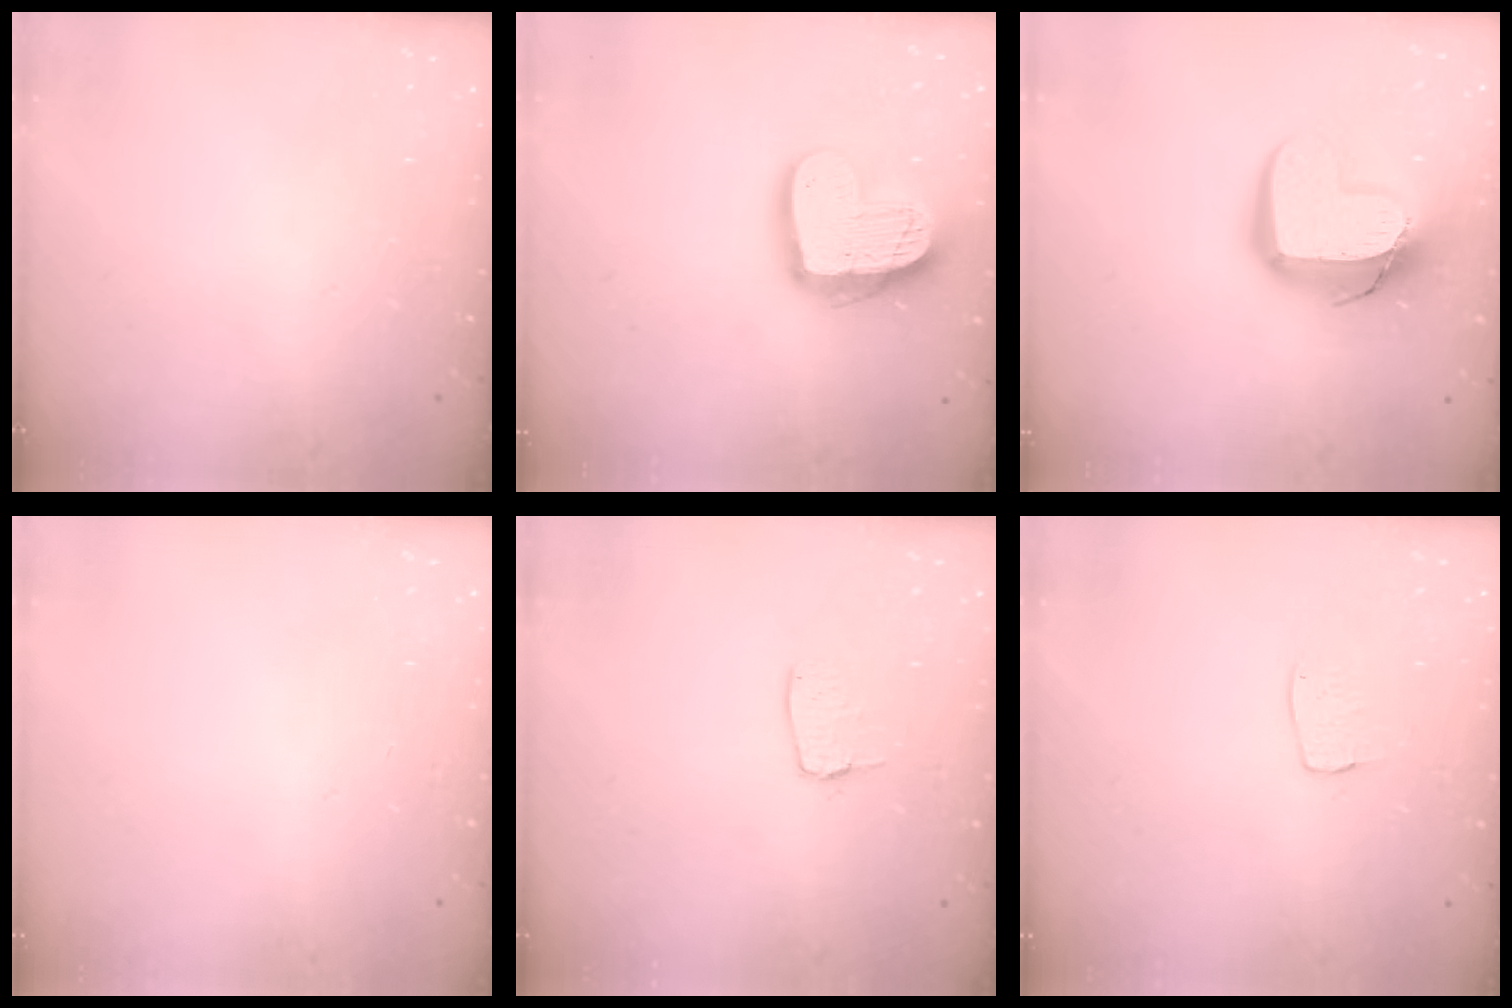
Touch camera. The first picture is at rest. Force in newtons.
{"total": 20.0, "press": 20.0, "slide": 1.7}
{"total": 15.1, "press": 15.0, "slide": 1.4}
{"total": 0.0}
{"total": 5.6, "press": 5.6, "slide": 0.4}
{"total": 5.0, "press": 5.0, "slide": 0.3}